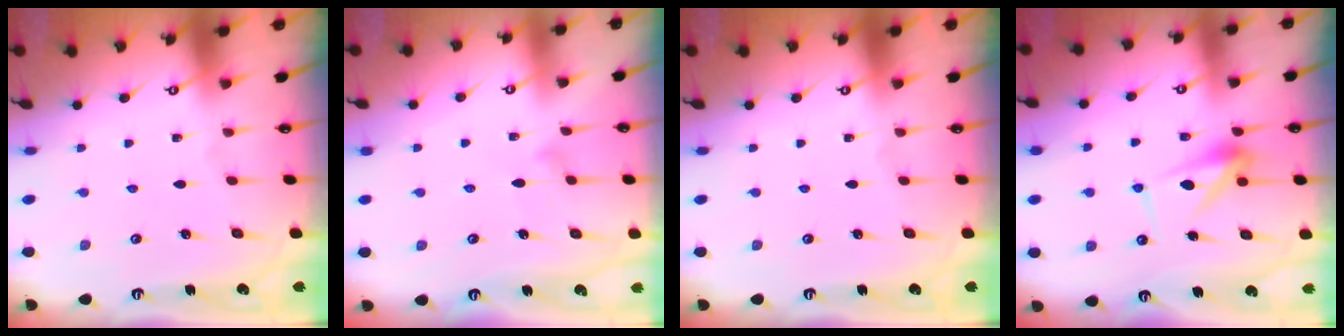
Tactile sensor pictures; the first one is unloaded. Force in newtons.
{"total": 8.2, "press": 8.1, "slide": 0.4}
{"total": 0.0}
{"total": 9.6, "press": 9.6, "slide": 0.5}